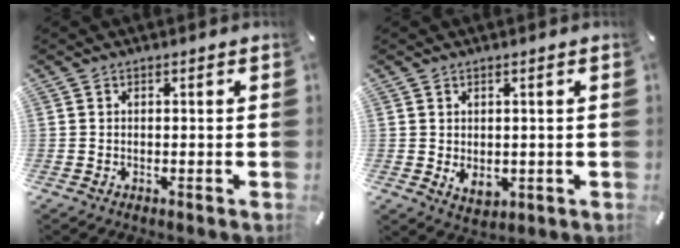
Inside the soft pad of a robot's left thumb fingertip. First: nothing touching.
{"total": 3.4, "force": [0.1, 2.4, 2.4], "torque": [-0.042, -0.003, 0.001]}